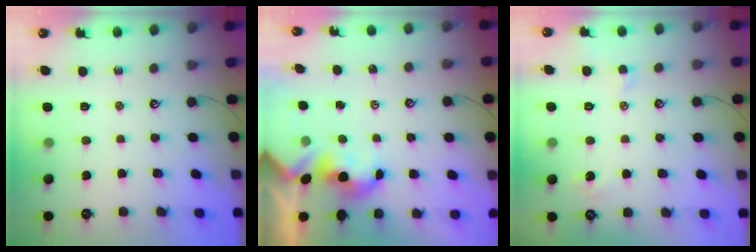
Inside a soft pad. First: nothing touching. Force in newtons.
{"total": 1.8, "press": 1.8, "slide": 0.2}
{"total": 0.9, "press": 0.7, "slide": 0.5}